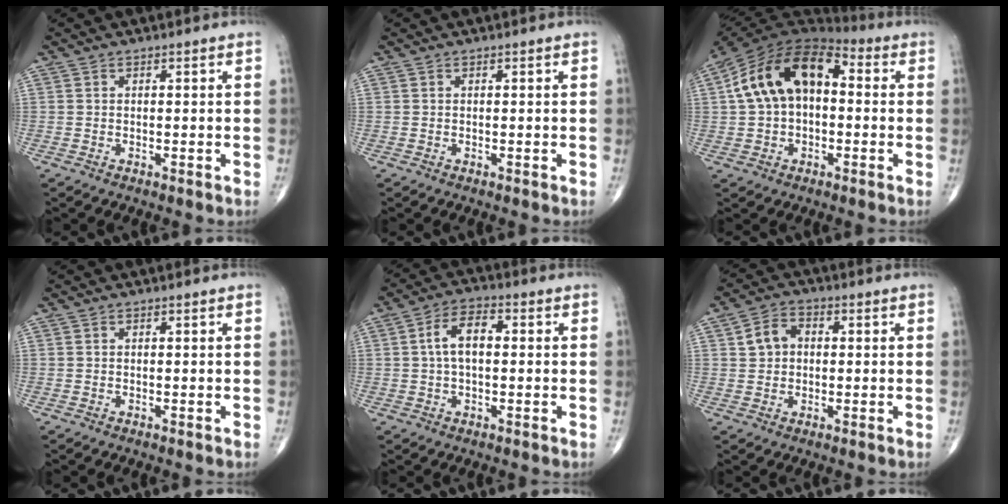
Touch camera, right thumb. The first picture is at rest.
{"total": 0.0}
{"total": 16.7, "force": [2.0, 10.5, 12.8], "torque": [-0.213, 0.043, 0.023]}
{"total": 0.0}
{"total": 6.9, "force": [0.6, 3.7, 5.8], "torque": [-0.104, 0.022, 0.004]}
{"total": 5.4, "force": [0.8, 4.2, 3.3], "torque": [-0.049, 0.013, 0.008]}